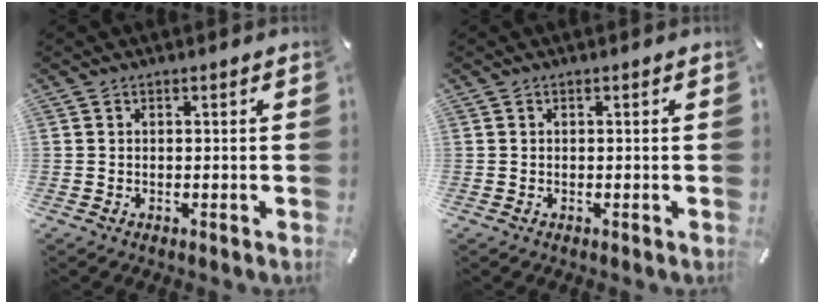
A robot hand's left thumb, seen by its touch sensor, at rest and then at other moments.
{"total": 0.0}